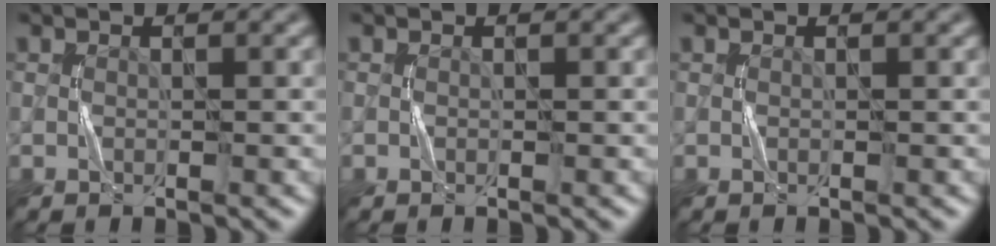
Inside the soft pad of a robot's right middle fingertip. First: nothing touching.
{"total": 0.0}
{"total": 0.0}